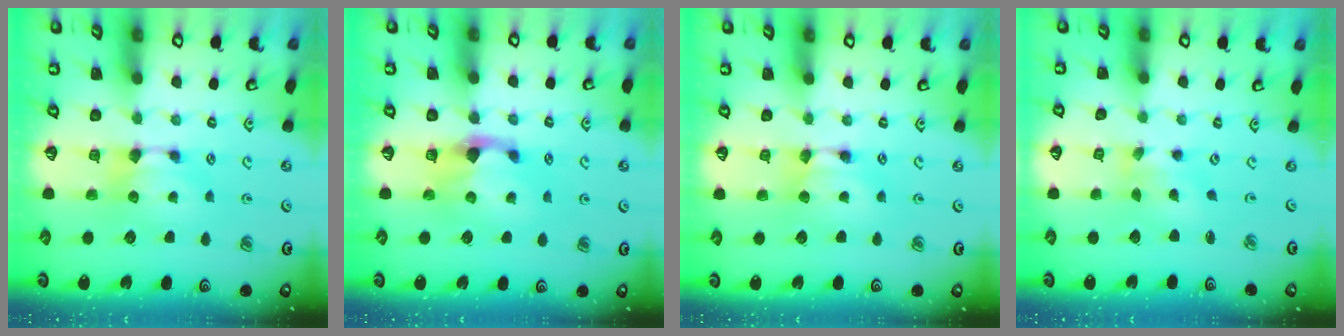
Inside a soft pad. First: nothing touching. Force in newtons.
{"total": 2.2, "press": 1.8, "slide": 1.3}
{"total": 1.6, "press": 1.6, "slide": 0.2}
{"total": 1.4, "press": 0.9, "slide": 1.1}